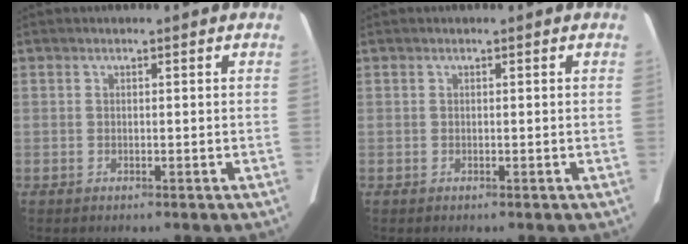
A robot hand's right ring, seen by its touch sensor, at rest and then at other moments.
{"total": 0.0}